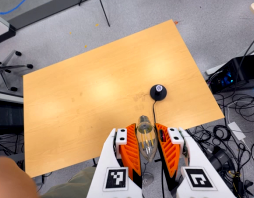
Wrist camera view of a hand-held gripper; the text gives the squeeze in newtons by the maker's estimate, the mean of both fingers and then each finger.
{"total": 18.4, "left": 19.7, "right": 17.1}